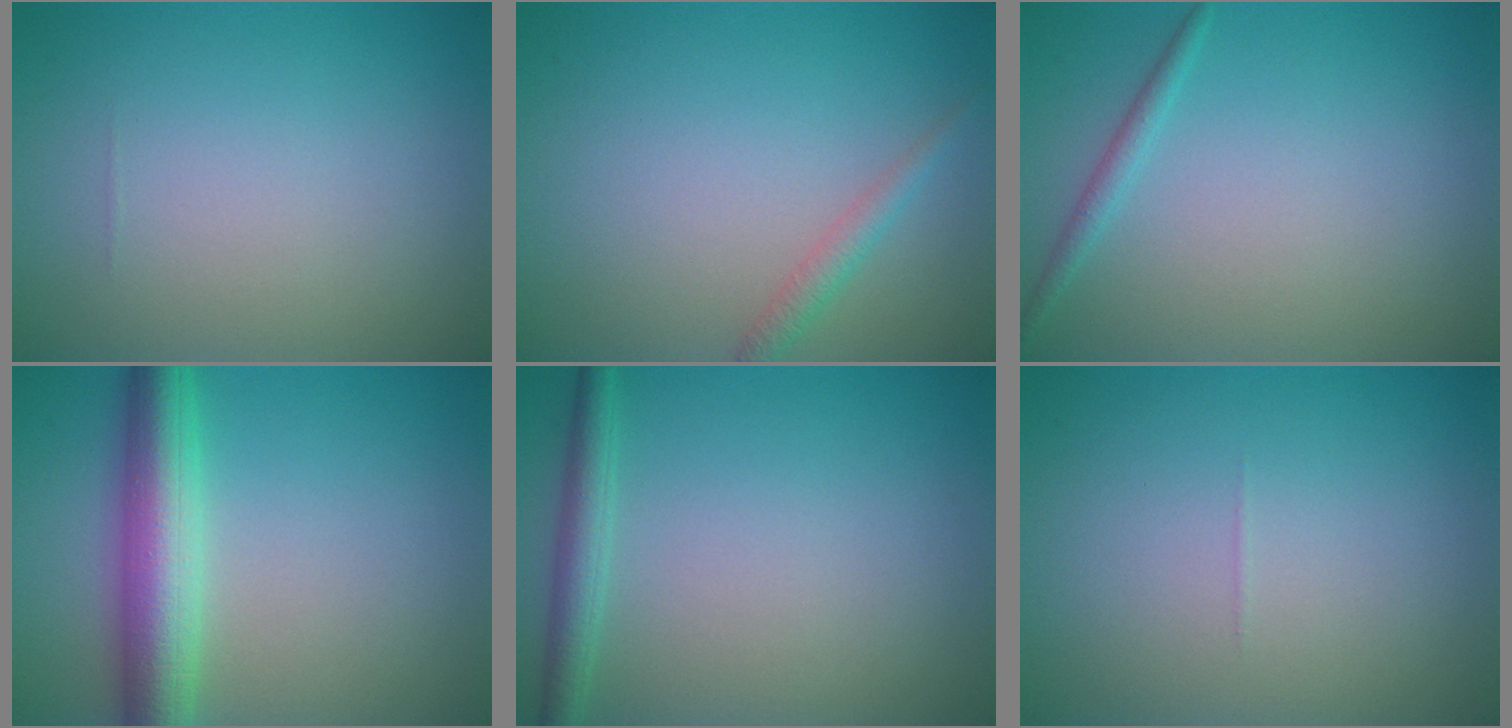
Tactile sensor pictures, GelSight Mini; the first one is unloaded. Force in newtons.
{"total": 1.5, "press": 1.5, "slide": 0.1}
{"total": 1.2, "press": 1.2, "slide": 0.0}
{"total": 6.4, "press": 6.4, "slide": 0.0}
{"total": 2.3, "press": 2.3, "slide": 0.1}
{"total": 0.0}